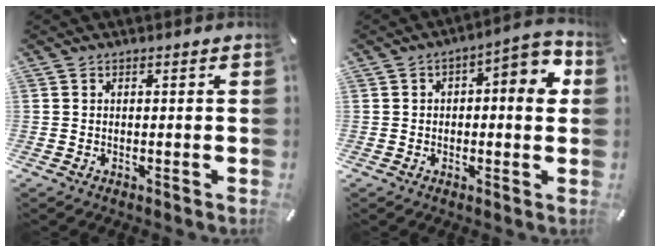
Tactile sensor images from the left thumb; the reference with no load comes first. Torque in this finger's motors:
{"motor_torque": [0.19, 0.17, 0.44, 0.19, 0.01]}